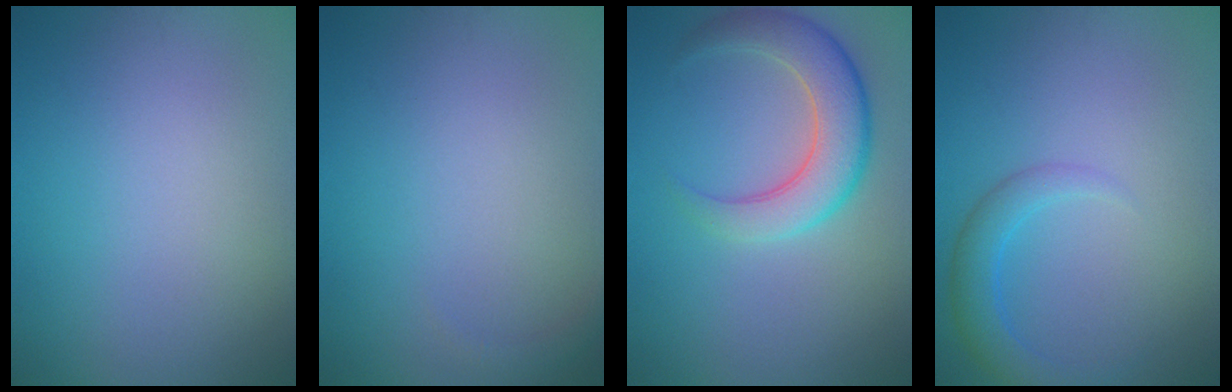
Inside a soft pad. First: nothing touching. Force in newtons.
{"total": 0.6, "press": 0.6, "slide": 0.1}
{"total": 5.5, "press": 5.5, "slide": 0.4}
{"total": 2.7, "press": 2.7, "slide": 0.2}